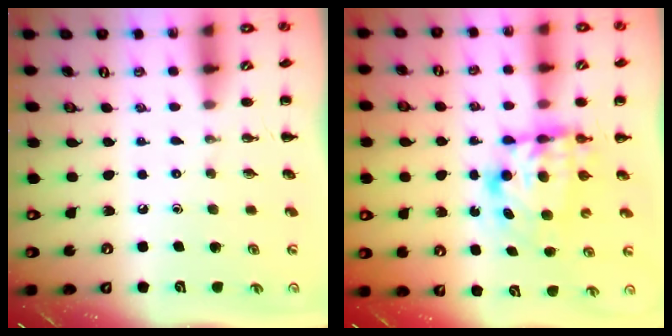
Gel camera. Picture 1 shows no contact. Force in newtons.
{"total": 7.9, "press": 7.8, "slide": 1.2}